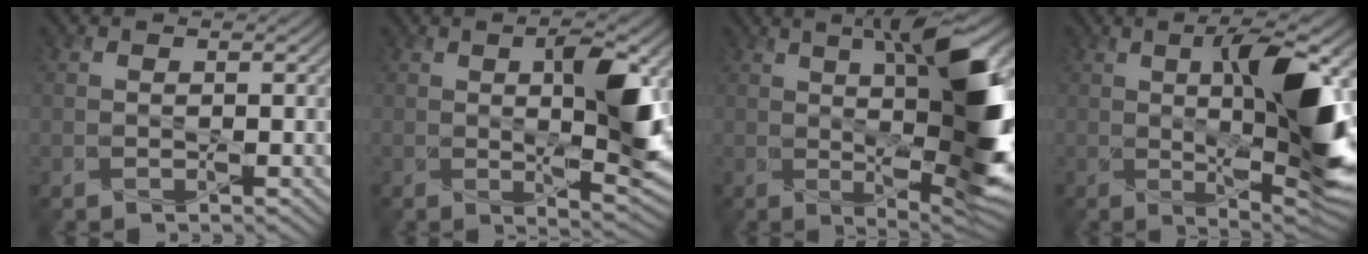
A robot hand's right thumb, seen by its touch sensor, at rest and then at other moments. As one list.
[{"total": 8.2, "force": [1.3, 2.4, 7.7], "torque": [-0.126, -0.008, 0.025]}, {"total": 13.7, "force": [2.1, 3.6, 13.0], "torque": [-0.187, 0.000, 0.039]}, {"total": 12.2, "force": [1.0, 3.0, 11.8], "torque": [-0.183, -0.005, 0.022]}]